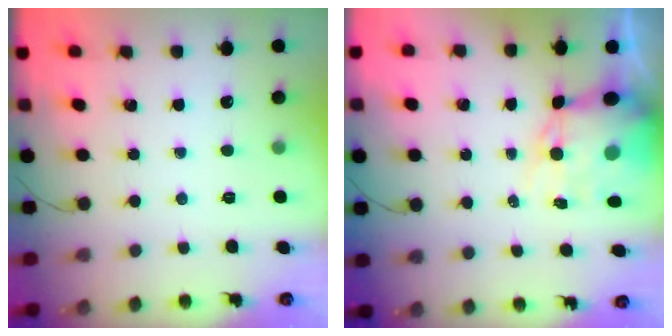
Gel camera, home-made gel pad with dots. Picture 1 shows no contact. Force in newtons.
{"total": 12.4, "press": 12.0, "slide": 3.0}